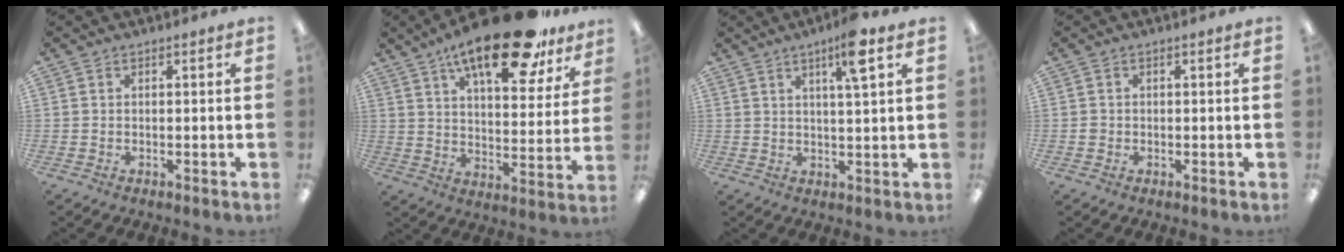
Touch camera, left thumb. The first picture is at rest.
{"total": 21.5, "force": [15.2, 6.8, 13.6], "torque": [-0.210, -0.088, 0.249]}
{"total": 8.2, "force": [4.4, 1.1, 6.8], "torque": [-0.110, -0.004, 0.066]}
{"total": 0.9, "force": [-0.2, 0.8, 0.3], "torque": [-0.006, 0.004, -0.005]}